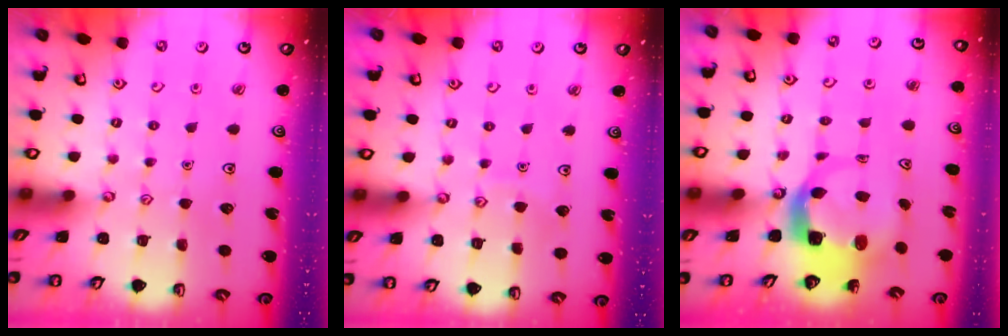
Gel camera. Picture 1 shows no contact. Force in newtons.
{"total": 3.4, "press": 3.3, "slide": 0.3}
{"total": 6.2, "press": 6.1, "slide": 0.9}